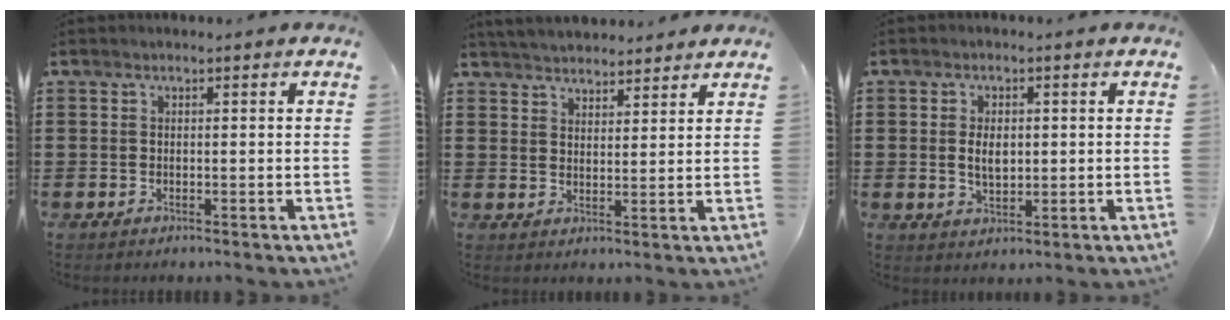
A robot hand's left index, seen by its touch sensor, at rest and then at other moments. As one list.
[{"total": 3.8, "force": [3.7, 0.4, 0.2], "torque": [-0.016, -0.012, 0.070]}, {"total": 3.5, "force": [0.2, 2.0, 2.8], "torque": [-0.050, 0.004, 0.001]}]